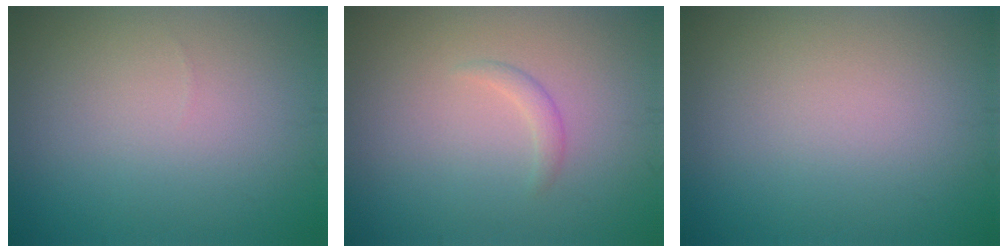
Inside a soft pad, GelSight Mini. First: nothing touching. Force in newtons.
{"total": 0.9, "press": 0.9, "slide": 0.0}
{"total": 0.0}